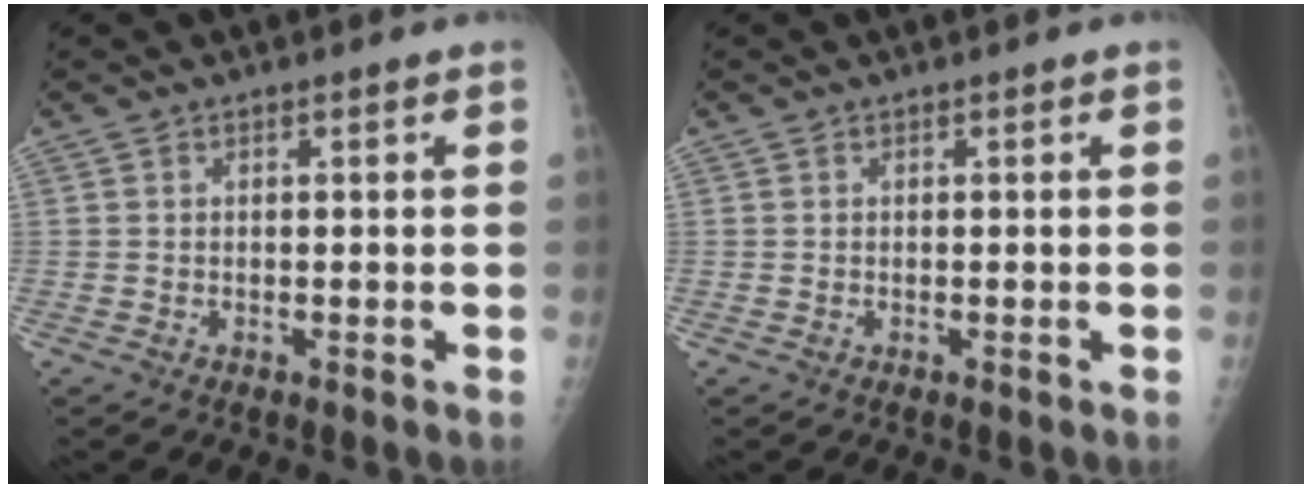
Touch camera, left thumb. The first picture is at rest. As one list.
[{"total": 0.0}]